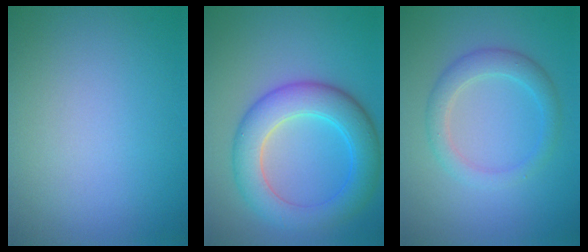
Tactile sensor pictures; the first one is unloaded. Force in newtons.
{"total": 6.7, "press": 6.7, "slide": 0.1}
{"total": 2.9, "press": 2.9, "slide": 0.1}